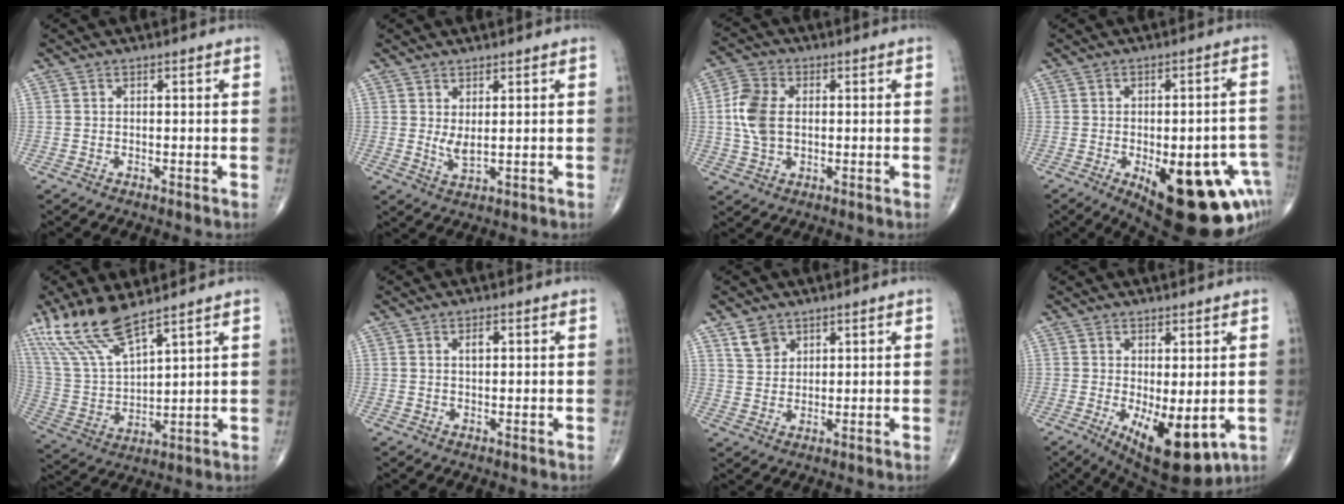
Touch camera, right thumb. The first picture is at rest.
{"total": 3.0, "force": [0.7, 0.9, 2.7], "torque": [-0.052, -0.015, 0.019]}
{"total": 8.4, "force": [0.5, 5.6, 6.2], "torque": [-0.128, 0.010, 0.010]}
{"total": 24.4, "force": [-9.4, 10.1, 20.1], "torque": [-0.178, 0.017, -0.103]}
{"total": 13.5, "force": [10.1, 3.4, 8.4], "torque": [-0.174, -0.043, 0.214]}
{"total": 1.6, "force": [0.5, 0.8, 1.3], "torque": [-0.018, 0.001, 0.008]}
{"total": 4.2, "force": [2.7, 2.9, 1.4], "torque": [-0.011, -0.017, 0.057]}
{"total": 11.9, "force": [-3.1, 4.8, 10.4], "torque": [-0.144, -0.021, -0.027]}